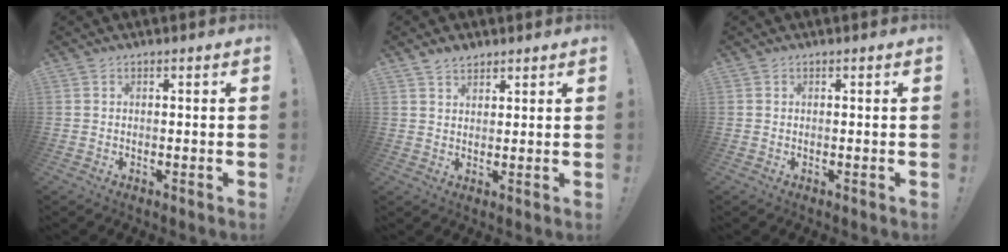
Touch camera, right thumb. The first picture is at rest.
{"total": 3.4, "force": [2.9, 1.6, 0.8], "torque": [-0.012, -0.017, 0.052]}
{"total": 0.0}